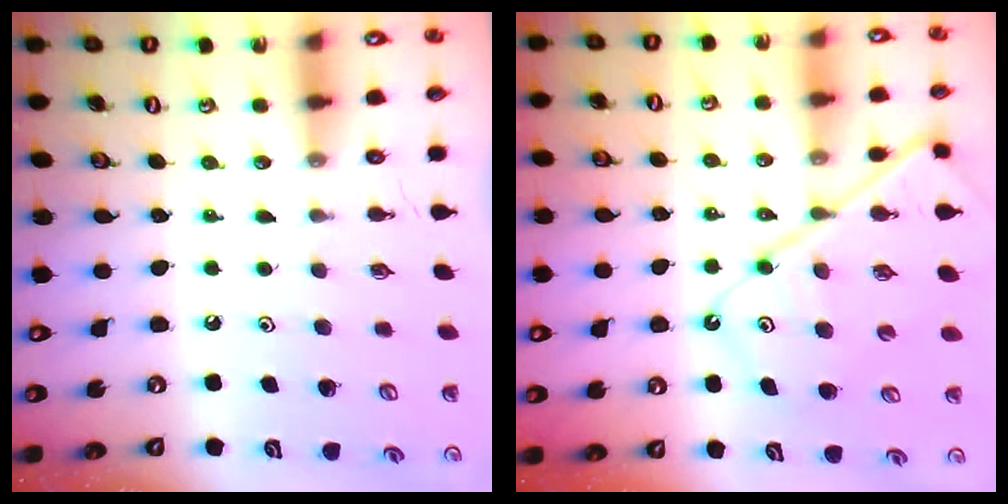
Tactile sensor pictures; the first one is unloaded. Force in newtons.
{"total": 12.8, "press": 12.8, "slide": 1.6}